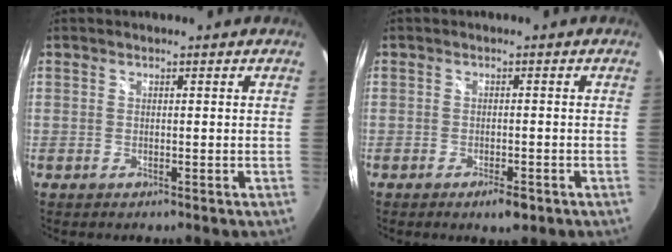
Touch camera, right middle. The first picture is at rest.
{"total": 3.3, "force": [-2.0, 1.2, 2.3], "torque": [-0.046, -0.007, -0.032]}